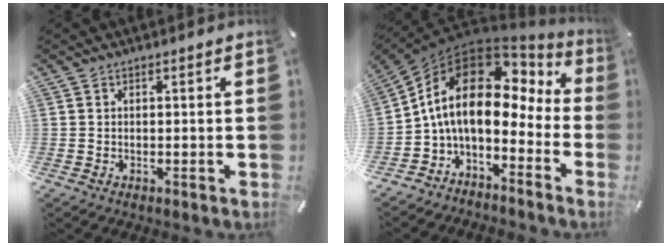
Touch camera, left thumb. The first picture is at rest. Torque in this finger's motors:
{"motor_torque": [0.44, 2.19, 0.94, 0.03, 0.77]}